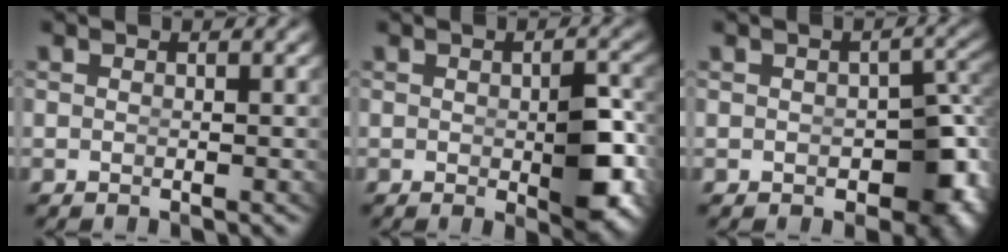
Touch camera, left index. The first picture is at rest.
{"total": 4.7, "force": [-1.0, 2.1, 4.1], "torque": [-0.059, -0.018, -0.009]}
{"total": 4.8, "force": [-1.7, 2.9, 3.4], "torque": [-0.029, -0.008, -0.015]}